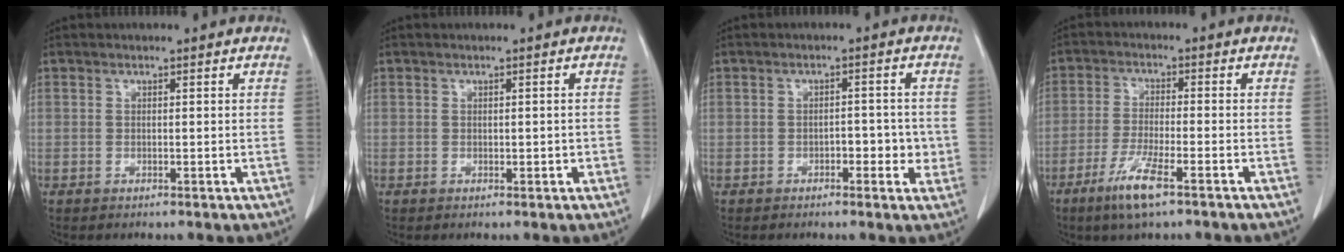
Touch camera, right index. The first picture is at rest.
{"total": 1.0, "force": [-0.2, 0.5, 0.8], "torque": [-0.009, 0.001, -0.001]}
{"total": 3.9, "force": [-1.0, 1.9, 3.2], "torque": [-0.033, 0.007, -0.013]}
{"total": 7.0, "force": [-4.4, 0.6, 5.5], "torque": [-0.113, -0.014, -0.081]}